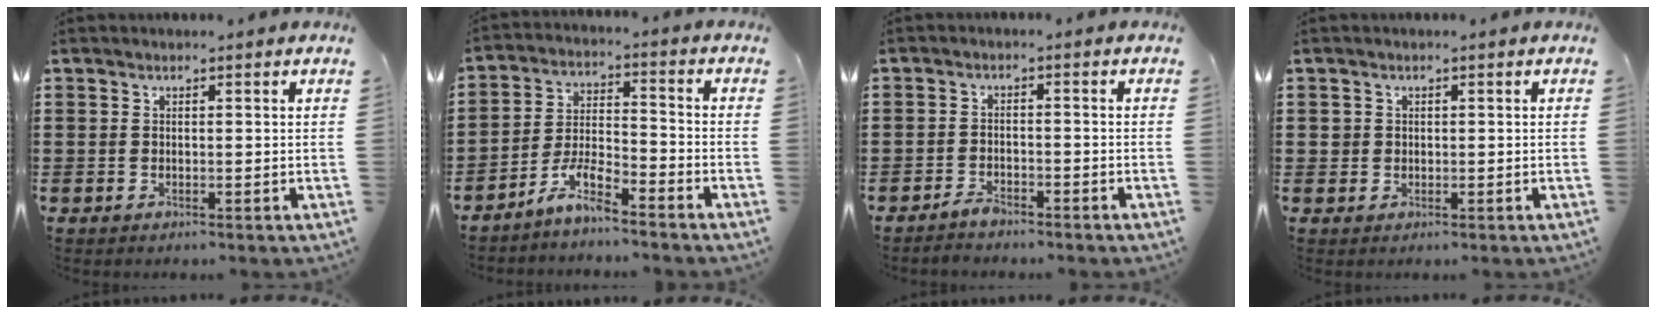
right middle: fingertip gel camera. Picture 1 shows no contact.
{"total": 6.3, "force": [-5.3, 0.9, 3.3], "torque": [-0.083, -0.003, -0.108]}
{"total": 2.3, "force": [-2.1, 0.5, 0.6], "torque": [-0.015, 0.003, -0.043]}
{"total": 1.3, "force": [0.3, 1.3, 0.2], "torque": [-0.007, 0.008, 0.005]}